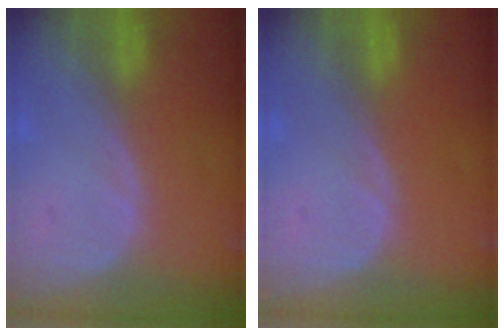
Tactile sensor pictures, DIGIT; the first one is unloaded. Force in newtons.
{"total": 0.0}